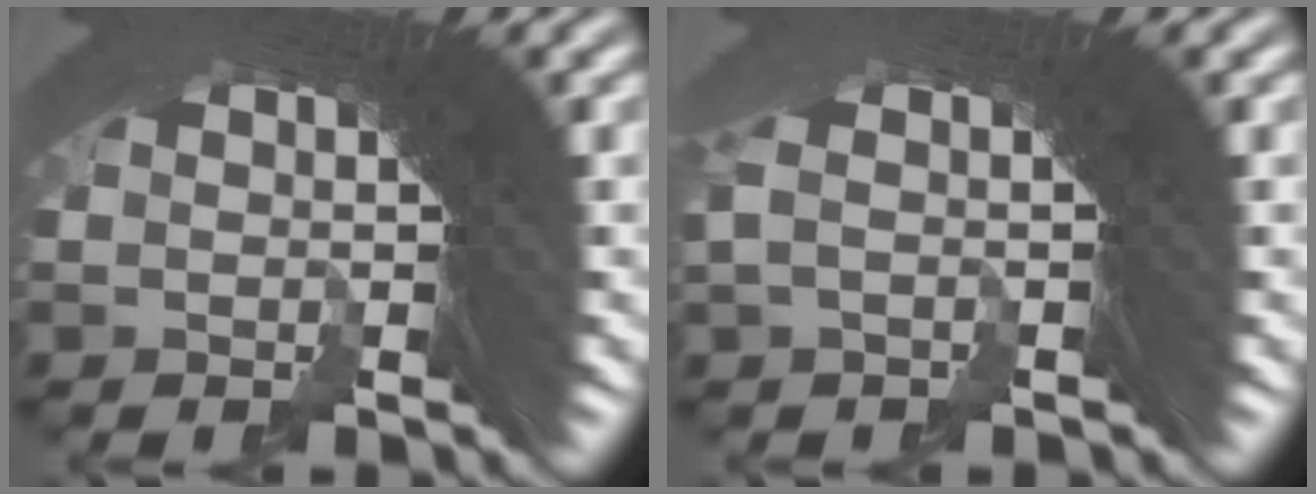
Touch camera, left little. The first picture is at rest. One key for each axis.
{"total": 1.4, "fx": 0.1, "fy": -0.4, "fz": 1.4, "tx": -0.015, "ty": 0.013, "tz": -0.004}